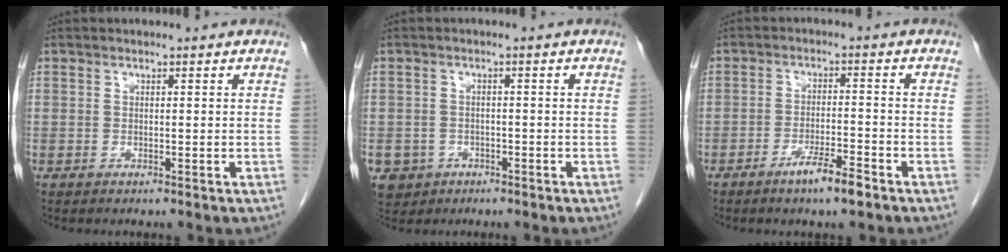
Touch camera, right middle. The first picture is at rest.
{"total": 5.4, "force": [-2.5, 4.6, 0.8], "torque": [-0.017, 0.008, -0.036]}
{"total": 5.1, "force": [-3.4, 0.3, 3.7], "torque": [-0.068, -0.006, -0.060]}